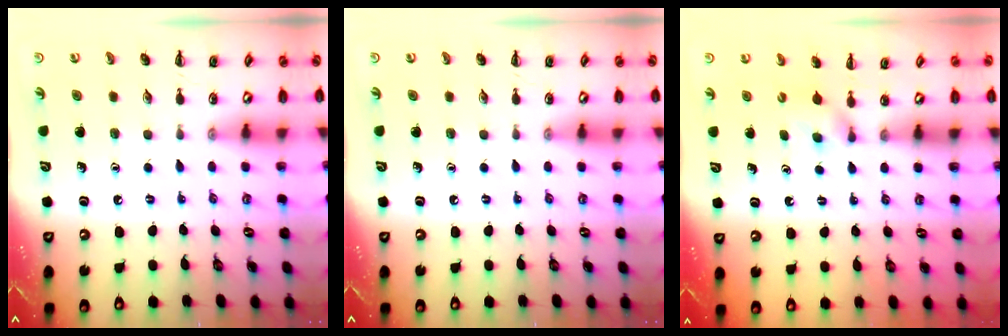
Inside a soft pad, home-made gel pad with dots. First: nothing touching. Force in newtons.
{"total": 0.0}
{"total": 3.5, "press": 3.4, "slide": 0.9}